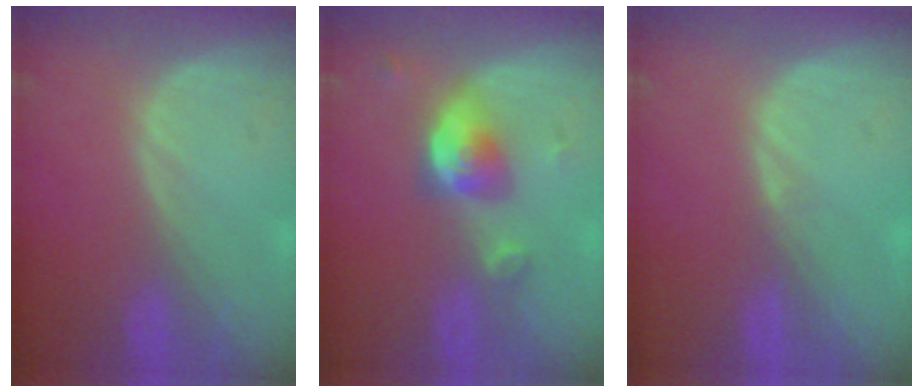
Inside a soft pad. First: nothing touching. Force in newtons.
{"total": 5.0, "press": 4.9, "slide": 0.4}
{"total": 0.6, "press": 0.4, "slide": 0.5}